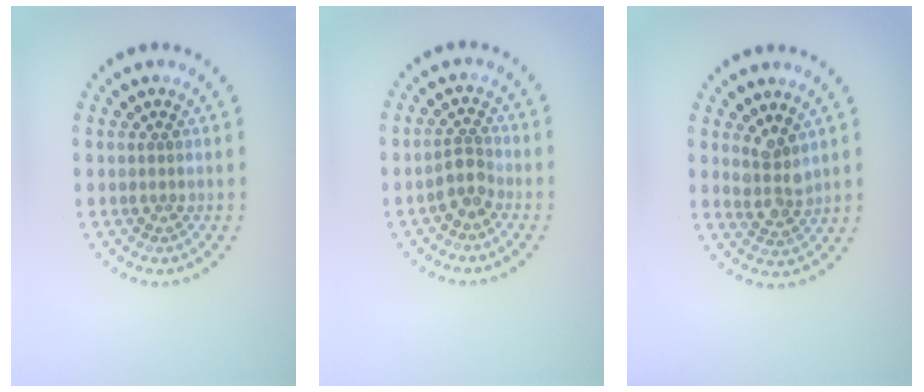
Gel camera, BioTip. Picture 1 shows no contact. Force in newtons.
{"total": 1.9, "press": 1.5, "slide": 1.2}
{"total": 2.6, "press": 2.2, "slide": 1.5}